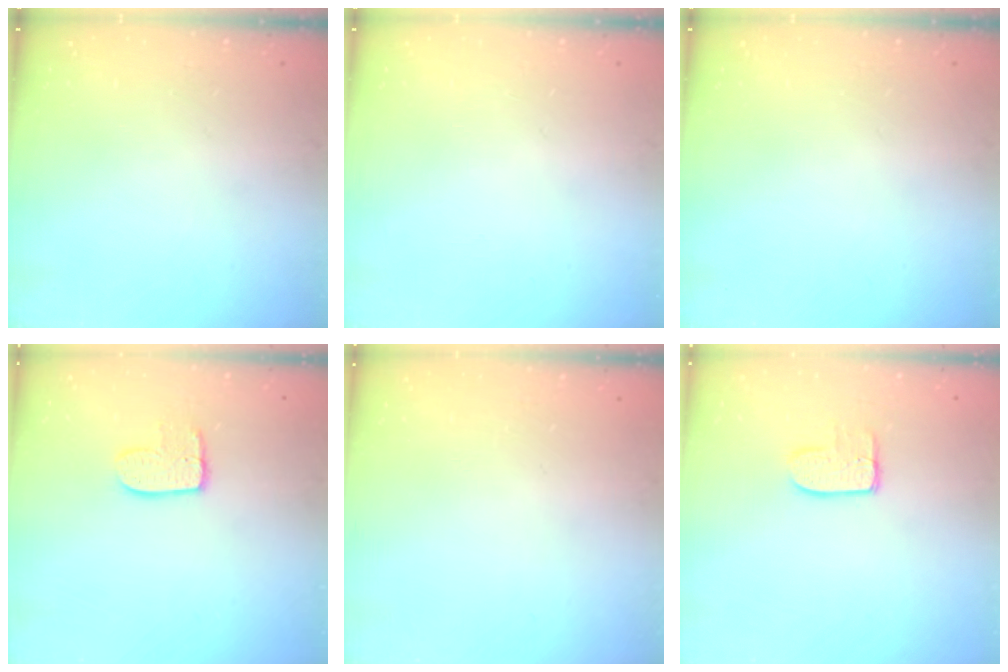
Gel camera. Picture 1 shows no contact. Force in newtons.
{"total": 0.0}
{"total": 0.0}
{"total": 8.1, "press": 8.0, "slide": 0.6}
{"total": 0.0}
{"total": 7.4, "press": 7.4, "slide": 0.2}